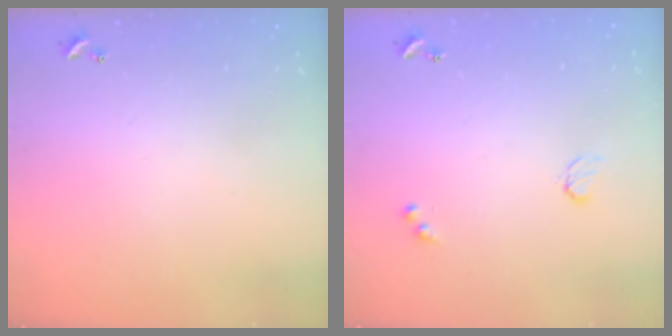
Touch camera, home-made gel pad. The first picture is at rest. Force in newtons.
{"total": 3.4, "press": 3.4, "slide": 0.5}